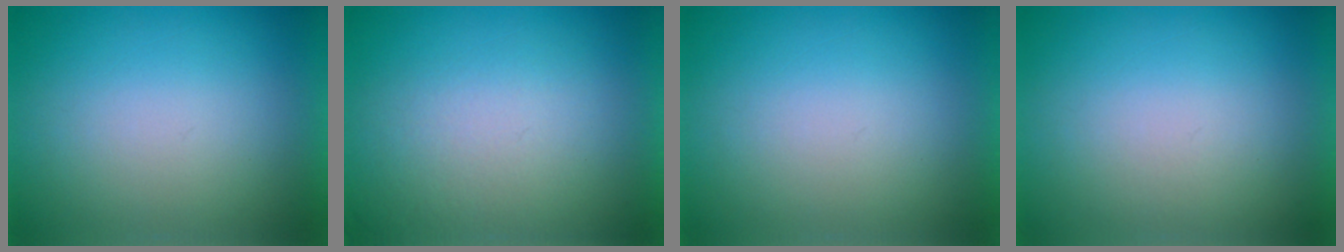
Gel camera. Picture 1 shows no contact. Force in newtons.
{"total": 4.2}
{"total": 0.0}
{"total": 1.2}